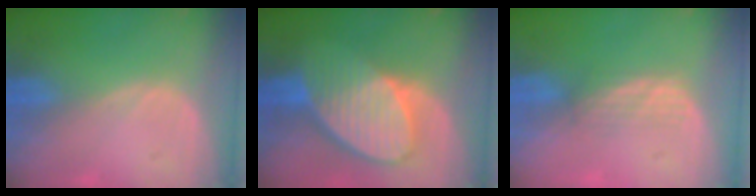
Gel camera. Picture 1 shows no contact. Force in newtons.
{"total": 10.0, "press": 8.7, "slide": 4.8}
{"total": 2.9, "press": 2.6, "slide": 1.4}